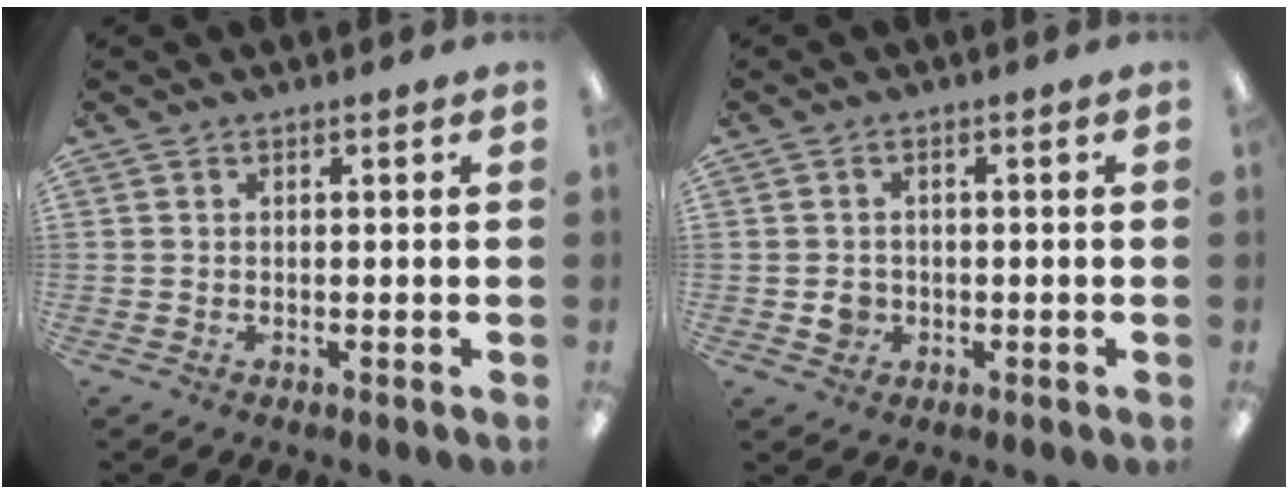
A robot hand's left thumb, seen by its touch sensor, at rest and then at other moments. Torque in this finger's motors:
{"motor_torque": [-0.04, 0.04, 0.03, -0.03, 0.00]}